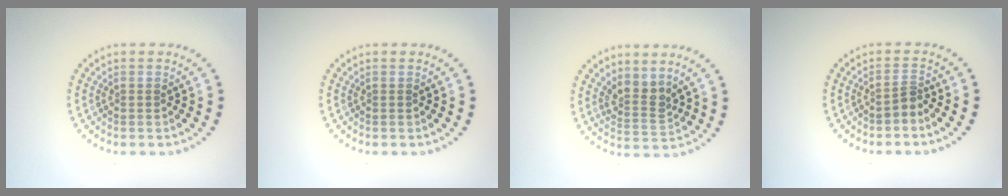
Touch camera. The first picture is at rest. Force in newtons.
{"total": 0.0}
{"total": 2.5, "press": 1.9, "slide": 1.7}
{"total": 1.3, "press": 0.8, "slide": 1.0}